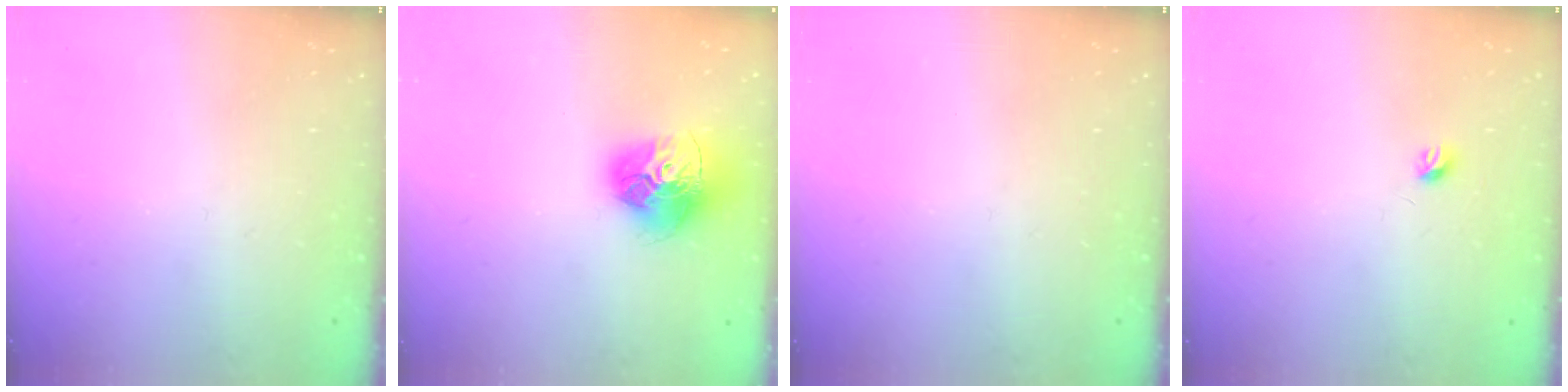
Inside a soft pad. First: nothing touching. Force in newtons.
{"total": 16.9, "press": 16.8, "slide": 1.7}
{"total": 0.0}
{"total": 3.6, "press": 3.5, "slide": 0.6}